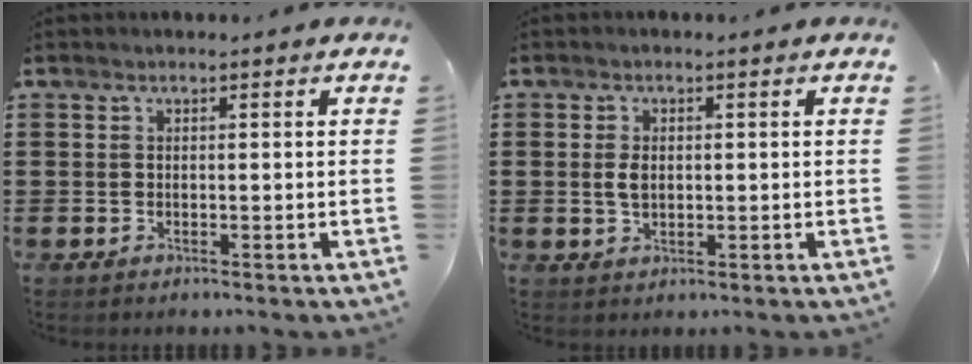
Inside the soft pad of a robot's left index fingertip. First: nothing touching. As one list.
[{"total": 2.6, "force": [0.2, 1.5, 2.0], "torque": [-0.051, 0.002, 0.000]}]